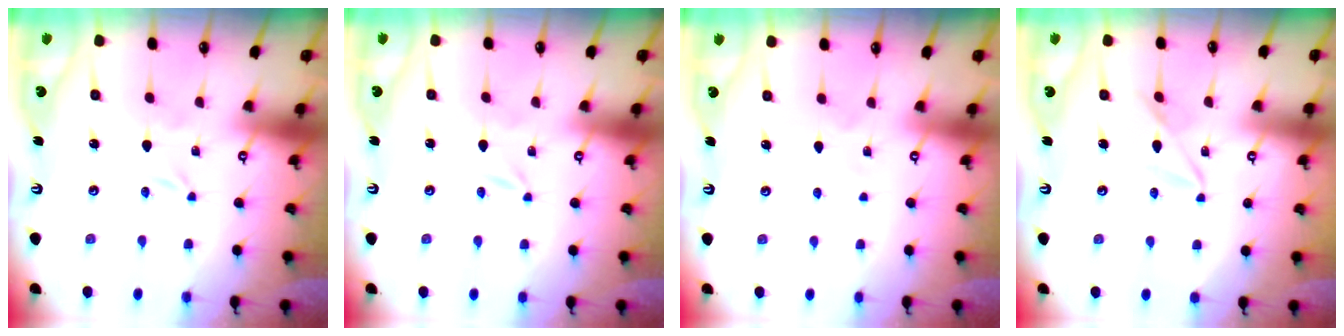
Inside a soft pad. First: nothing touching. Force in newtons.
{"total": 0.0}
{"total": 2.9, "press": 2.9, "slide": 0.3}
{"total": 7.5, "press": 7.5, "slide": 0.4}